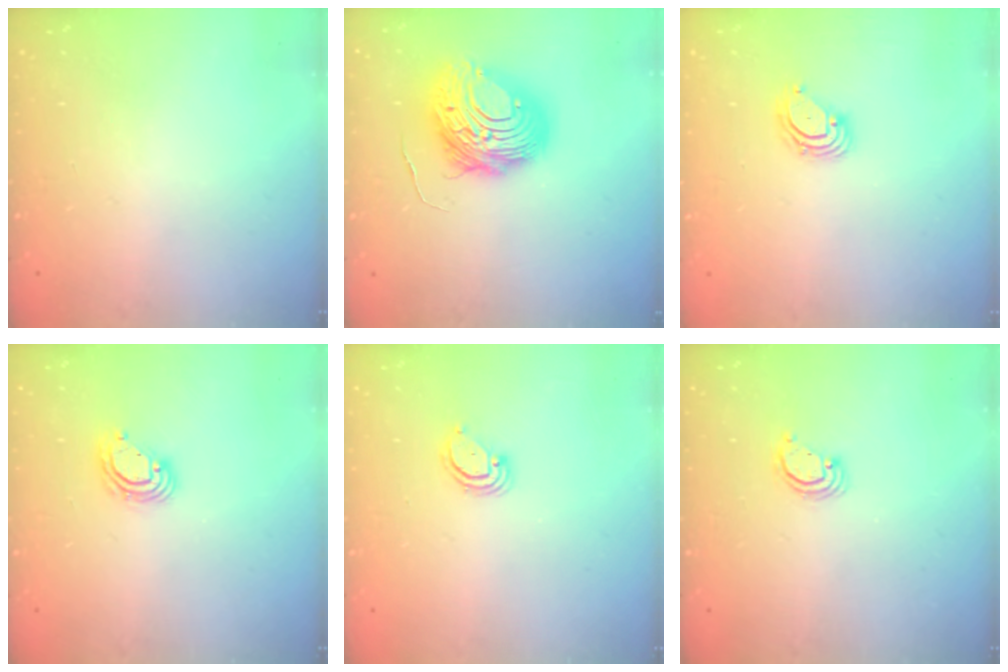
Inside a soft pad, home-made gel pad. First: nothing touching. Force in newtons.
{"total": 12.2, "press": 12.1, "slide": 1.3}
{"total": 3.3, "press": 3.3, "slide": 0.3}
{"total": 6.6, "press": 6.6, "slide": 0.9}
{"total": 3.6, "press": 3.6, "slide": 0.2}
{"total": 2.6, "press": 2.6, "slide": 0.2}